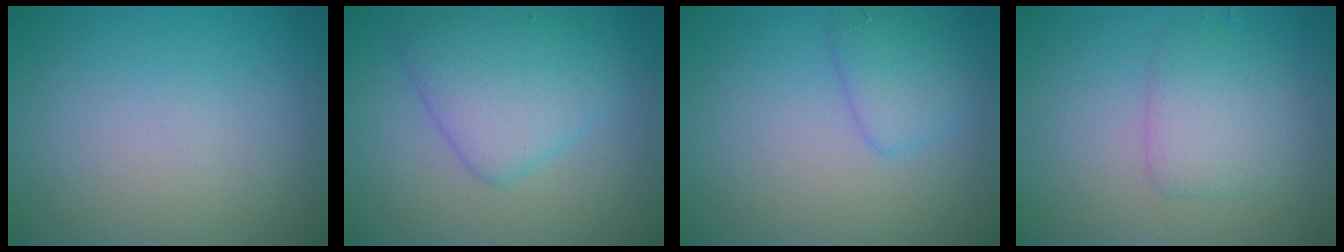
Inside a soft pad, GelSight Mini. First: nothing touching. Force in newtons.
{"total": 4.8, "press": 4.8, "slide": 0.2}
{"total": 2.4, "press": 2.4, "slide": 0.1}
{"total": 2.9, "press": 2.9, "slide": 0.0}